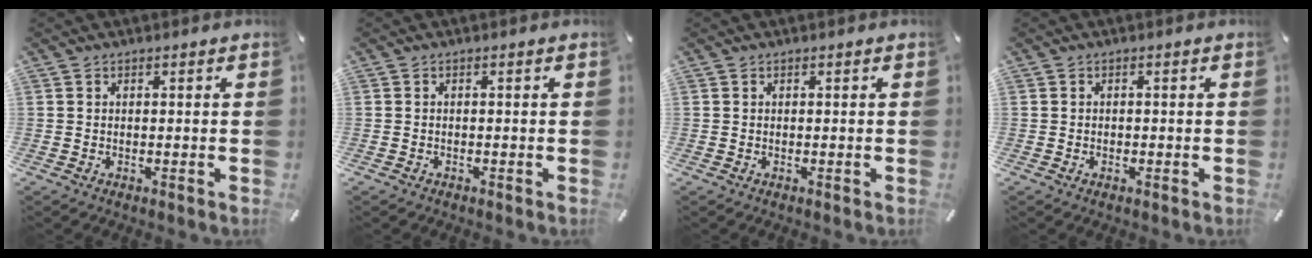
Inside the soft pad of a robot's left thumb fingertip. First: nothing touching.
{"total": 0.5, "force": [-0.4, 0.3, 0.1], "torque": [-0.002, 0.001, -0.010]}
{"total": 0.0}
{"total": 0.7, "force": [-0.3, 0.5, 0.4], "torque": [-0.007, 0.000, -0.006]}